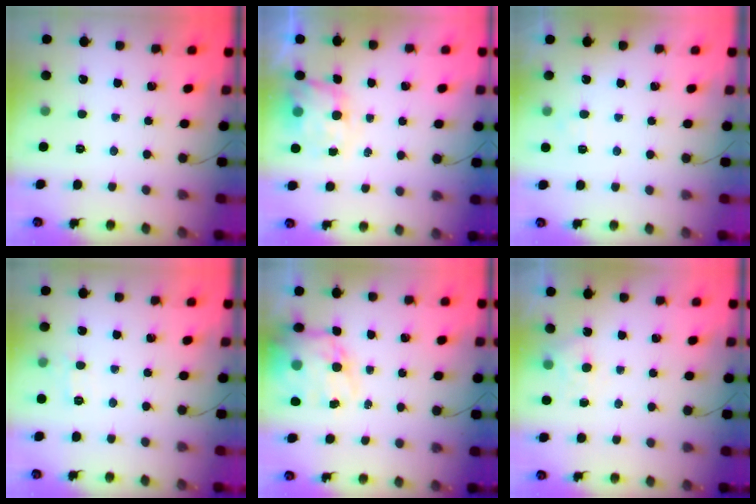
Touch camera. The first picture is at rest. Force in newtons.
{"total": 5.5, "press": 5.4, "slide": 1.2}
{"total": 3.1, "press": 2.9, "slide": 1.0}
{"total": 6.4, "press": 6.2, "slide": 1.7}
{"total": 14.3, "press": 13.6, "slide": 4.2}
{"total": 4.5, "press": 4.2, "slide": 1.5}